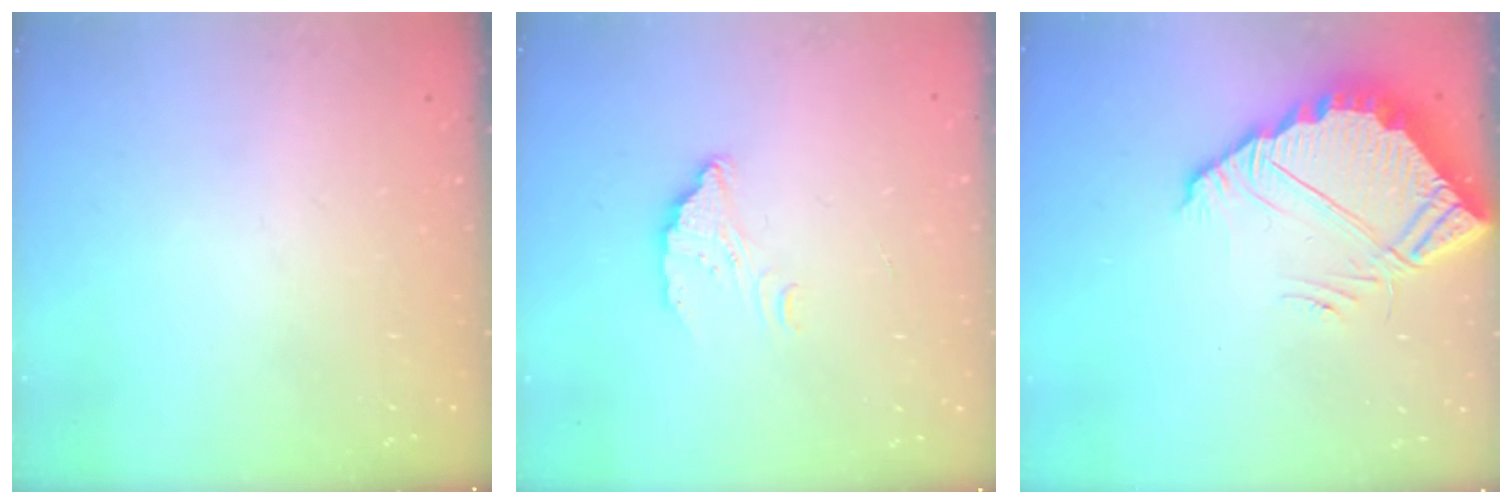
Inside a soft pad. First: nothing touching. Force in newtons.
{"total": 4.0, "press": 4.0, "slide": 0.1}
{"total": 6.1, "press": 6.1, "slide": 0.3}